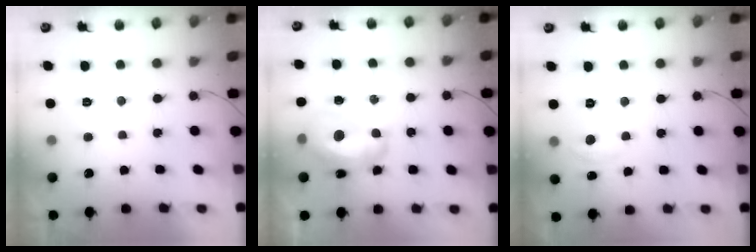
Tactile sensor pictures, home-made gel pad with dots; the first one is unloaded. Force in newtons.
{"total": 13.4, "press": 13.3, "slide": 1.4}
{"total": 2.7, "press": 2.7, "slide": 0.3}